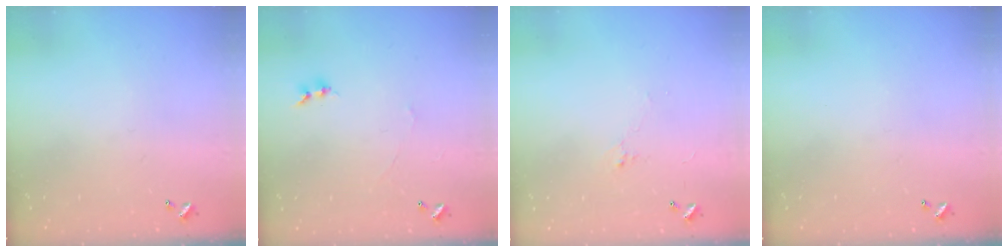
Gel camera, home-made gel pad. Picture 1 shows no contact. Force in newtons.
{"total": 0.0}
{"total": 0.6, "press": 0.3, "slide": 0.5}
{"total": 0.0}